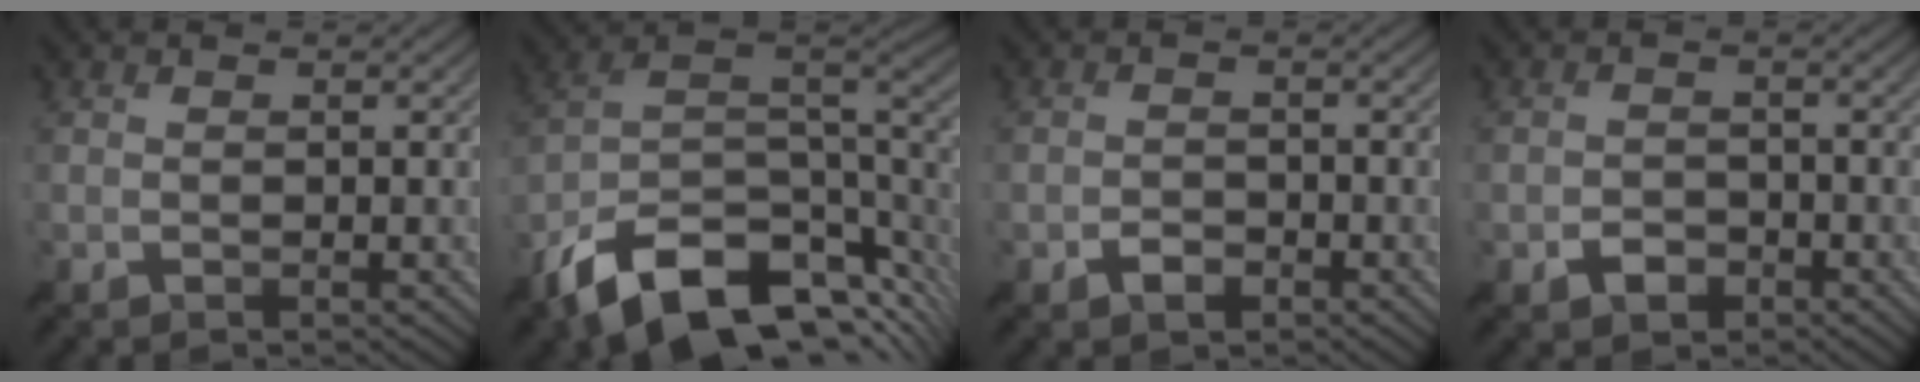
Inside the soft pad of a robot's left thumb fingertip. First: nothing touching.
{"total": 15.3, "force": [-8.1, 7.6, 10.6], "torque": [-0.226, -0.021, -0.131]}
{"total": 1.8, "force": [-0.9, 1.2, 0.9], "torque": [-0.015, 0.007, -0.019]}
{"total": 2.3, "force": [-1.2, 1.7, 1.0], "torque": [-0.014, 0.005, -0.027]}